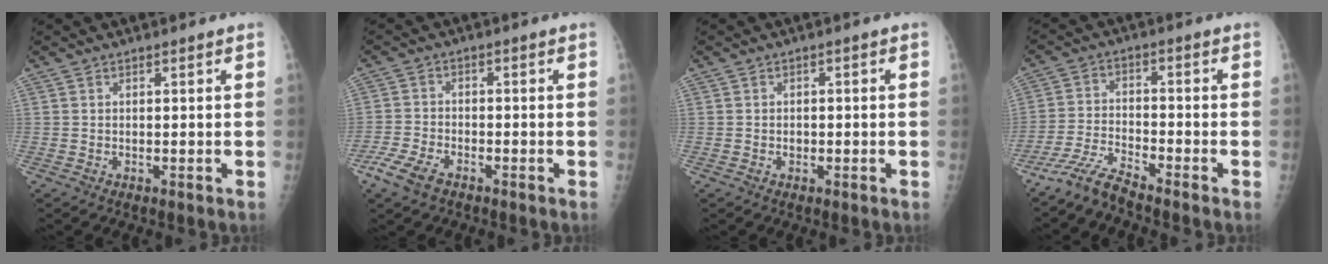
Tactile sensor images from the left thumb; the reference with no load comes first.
{"total": 6.0, "force": [-4.2, 2.8, 3.3], "torque": [-0.082, 0.008, -0.080]}
{"total": 1.1, "force": [-0.3, 0.9, 0.5], "torque": [-0.003, 0.005, -0.005]}
{"total": 5.8, "force": [-5.6, -0.1, 1.5], "torque": [-0.043, 0.023, -0.115]}